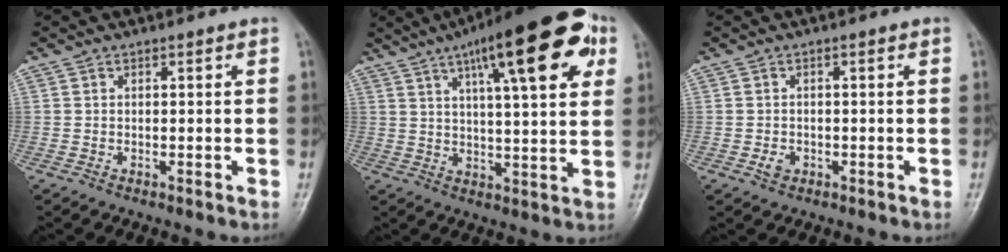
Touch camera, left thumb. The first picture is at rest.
{"total": 21.2, "force": [9.7, 5.8, 17.9], "torque": [-0.238, -0.001, 0.136]}
{"total": 1.8, "force": [-0.7, 1.4, 0.9], "torque": [-0.011, 0.002, -0.009]}